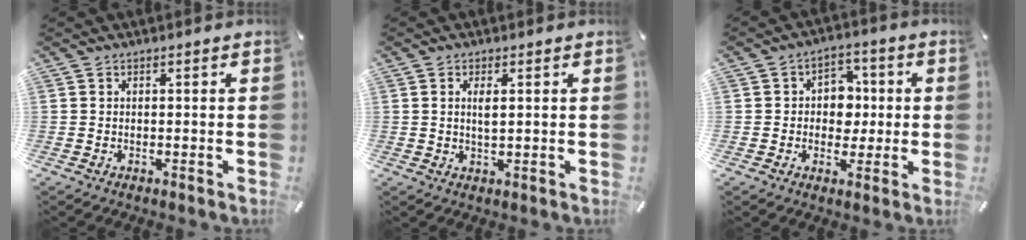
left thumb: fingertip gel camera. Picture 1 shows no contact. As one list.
[{"total": 2.1, "force": [0.5, 0.8, 1.9], "torque": [-0.040, 0.003, 0.007]}, {"total": 7.4, "force": [-0.1, 6.6, 3.4], "torque": [-0.037, 0.007, -0.005]}]